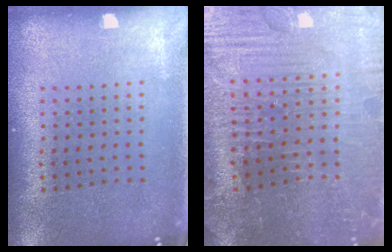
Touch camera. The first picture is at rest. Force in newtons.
{"total": 3.7, "press": 3.7, "slide": 0.4}